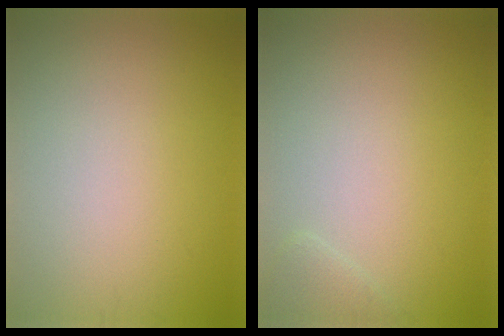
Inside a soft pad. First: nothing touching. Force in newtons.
{"total": 0.9, "press": 0.9, "slide": 0.1}